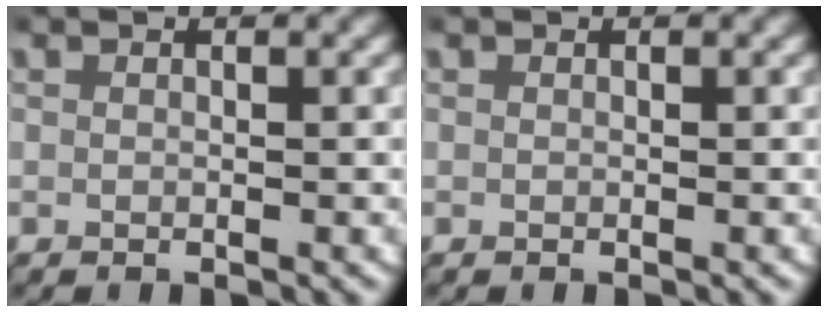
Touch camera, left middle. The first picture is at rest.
{"total": 0.0}